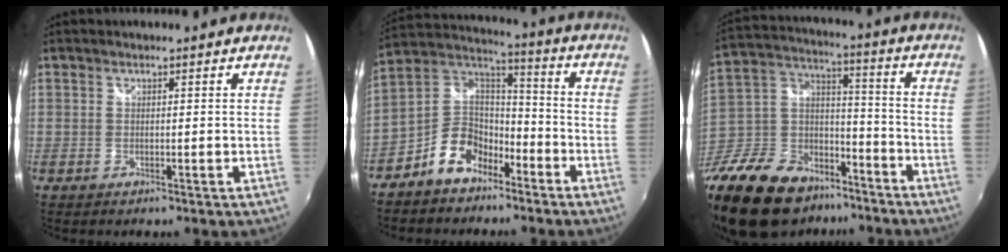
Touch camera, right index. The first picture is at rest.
{"total": 11.7, "force": [-7.3, 7.5, 5.2], "torque": [-0.122, 0.045, -0.128]}
{"total": 28.6, "force": [-19.4, 16.1, 13.4], "torque": [-0.318, 0.033, -0.307]}